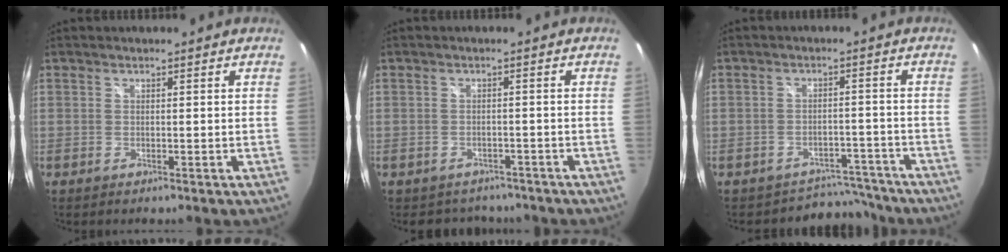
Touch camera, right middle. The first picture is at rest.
{"total": 5.1, "force": [-4.1, 2.9, 0.7], "torque": [-0.016, 0.001, -0.053]}
{"total": 6.5, "force": [-5.6, 3.1, -1.1], "torque": [0.025, 0.032, -0.073]}